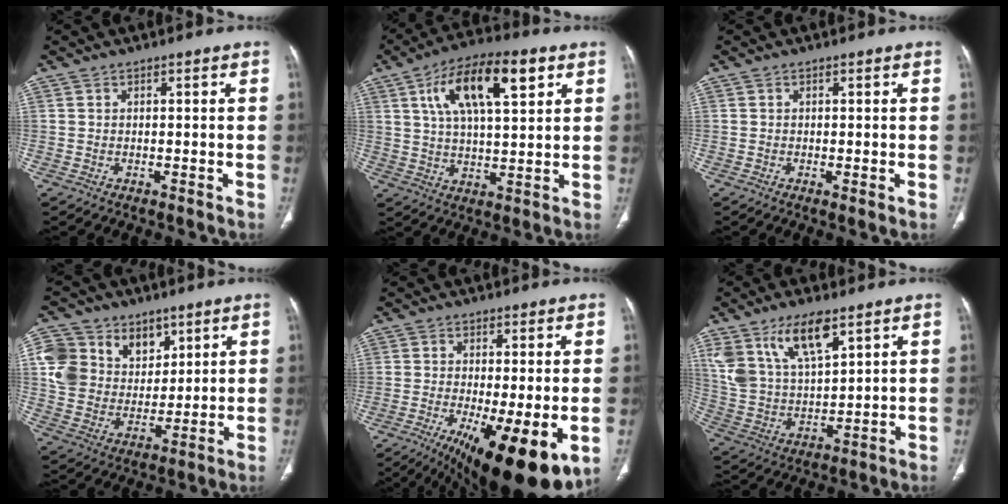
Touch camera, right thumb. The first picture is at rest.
{"total": 16.1, "force": [6.5, 6.3, 13.3], "torque": [-0.212, -0.002, 0.107]}
{"total": 1.1, "force": [-0.2, 0.2, 1.1], "torque": [-0.022, -0.006, -0.003]}
{"total": 14.6, "force": [6.4, 11.8, 5.9], "torque": [-0.075, -0.010, 0.126]}
{"total": 16.5, "force": [-5.9, 4.4, 14.8], "torque": [-0.204, -0.028, -0.078]}
{"total": 13.6, "force": [8.1, 5.7, 9.3], "torque": [-0.164, -0.028, 0.165]}